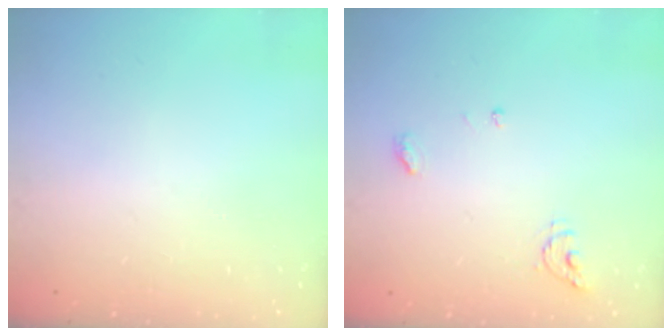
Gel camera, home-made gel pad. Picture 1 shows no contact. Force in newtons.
{"total": 5.3, "press": 5.3, "slide": 0.4}